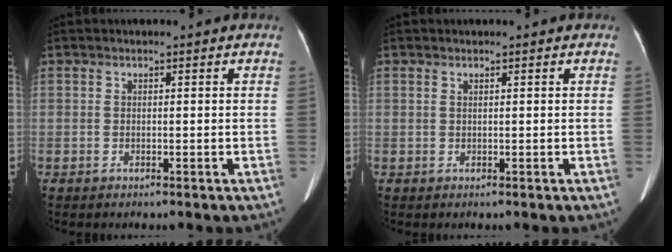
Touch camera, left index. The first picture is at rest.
{"total": 0.0}